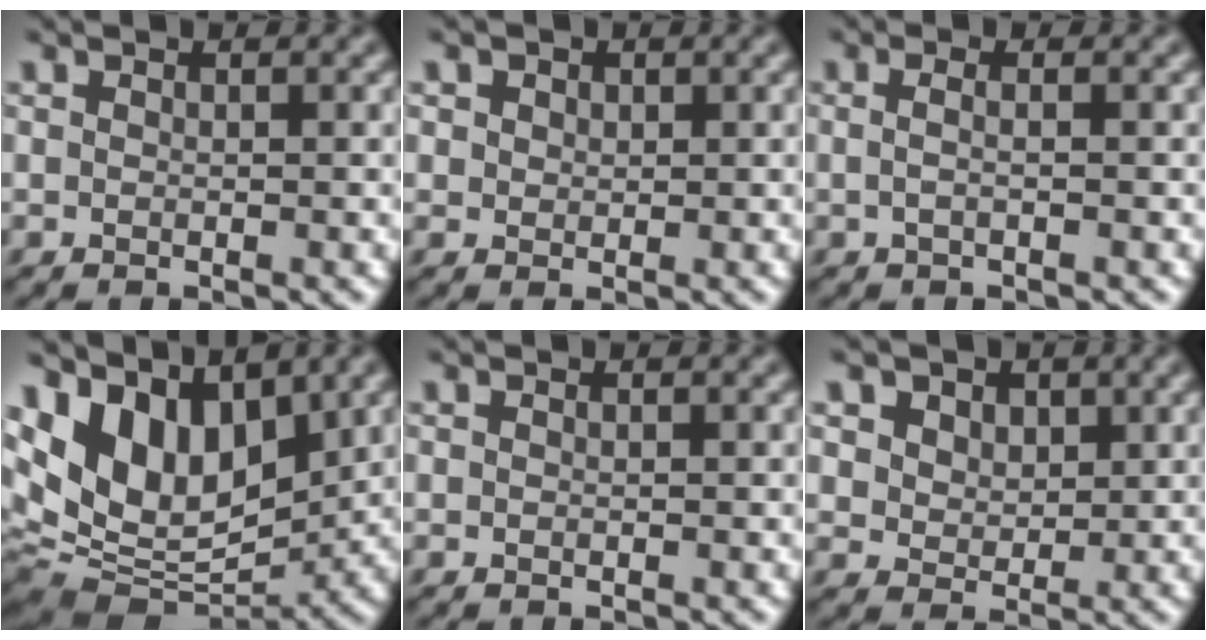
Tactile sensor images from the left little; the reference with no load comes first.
{"total": 2.8, "force": [1.5, 2.0, 1.2], "torque": [-0.037, 0.007, 0.023]}
{"total": 1.7, "force": [0.2, 0.6, 1.6], "torque": [-0.019, 0.002, -0.010]}
{"total": 11.1, "force": [3.9, 6.8, 7.8], "torque": [-0.142, 0.017, 0.077]}
{"total": 0.0}
{"total": 5.1, "force": [2.8, 3.8, 2.2], "torque": [-0.058, -0.003, 0.045]}